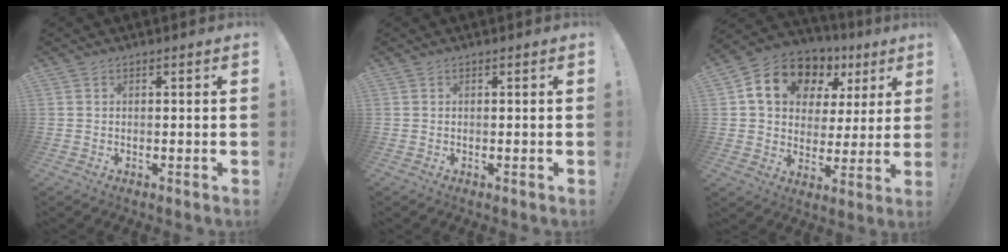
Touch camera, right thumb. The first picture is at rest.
{"total": 0.0}
{"total": 15.7, "force": [7.8, 10.8, 8.3], "torque": [-0.136, -0.032, 0.148]}